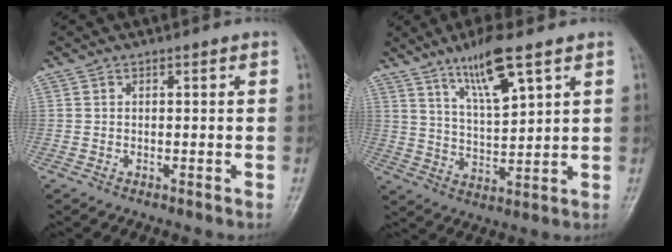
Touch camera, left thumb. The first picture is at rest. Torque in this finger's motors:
{"motor_torque": [0.41, 0.35, 0.15, -0.13, 0.09]}